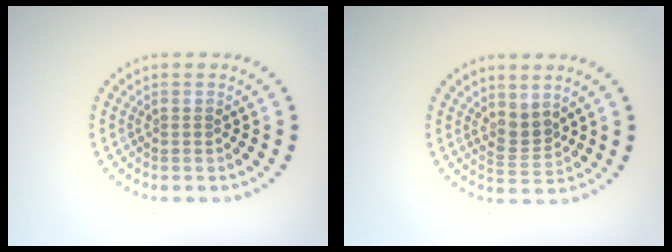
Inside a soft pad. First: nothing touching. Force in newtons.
{"total": 2.2, "press": 1.6, "slide": 1.5}